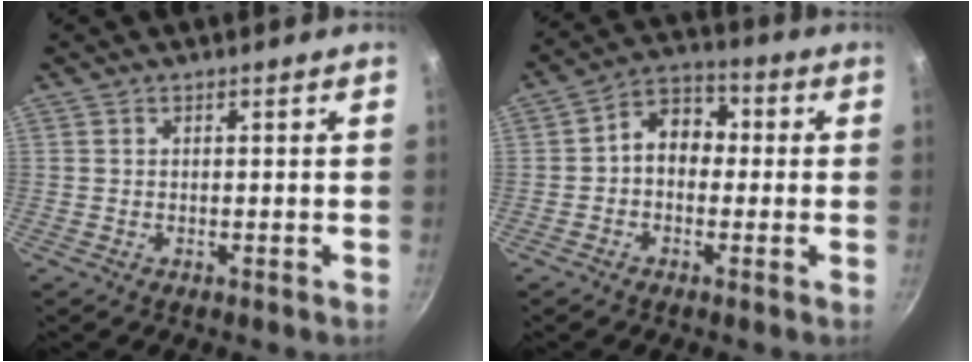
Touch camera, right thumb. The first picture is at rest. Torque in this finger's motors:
{"motor_torque": [-0.23, 0.43, 0.39, -0.31, 0.04]}